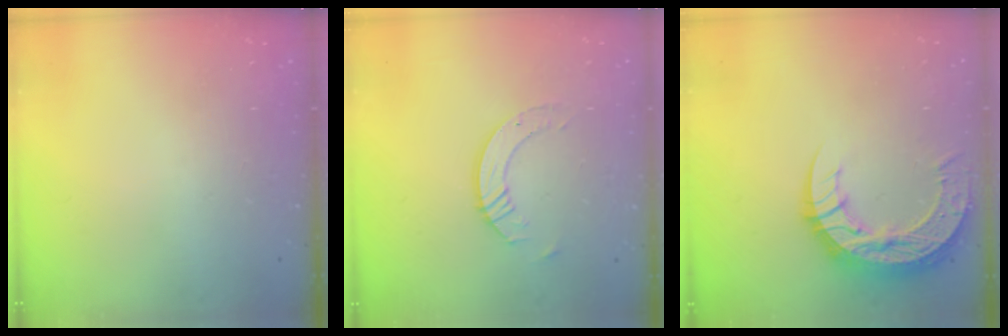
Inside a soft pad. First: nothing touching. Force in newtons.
{"total": 6.5, "press": 6.4, "slide": 0.7}
{"total": 15.4, "press": 15.3, "slide": 1.2}